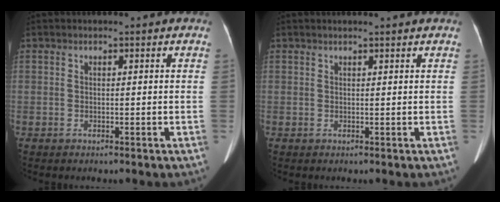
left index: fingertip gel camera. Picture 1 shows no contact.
{"total": 2.6, "force": [2.3, -0.1, 1.1], "torque": [-0.015, 0.015, 0.029]}